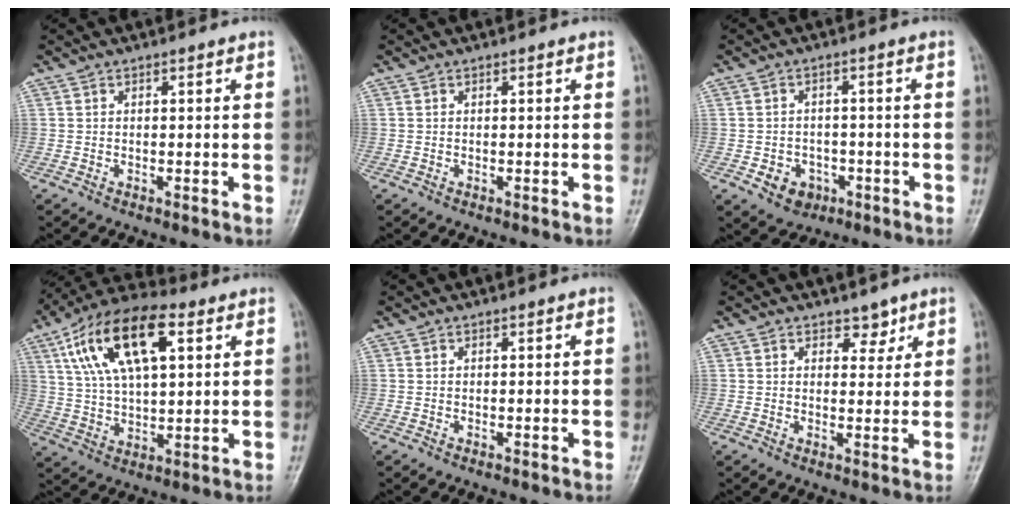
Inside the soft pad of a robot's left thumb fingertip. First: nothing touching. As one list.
[{"total": 0.0}, {"total": 5.4, "force": [-2.1, 4.5, 2.2], "torque": [-0.014, 0.016, -0.025]}, {"total": 18.2, "force": [7.0, 8.6, 14.5], "torque": [-0.252, 0.007, 0.122]}, {"total": 0.0}, {"total": 3.1, "force": [2.1, 2.0, 0.9], "torque": [0.012, -0.012, 0.029]}]